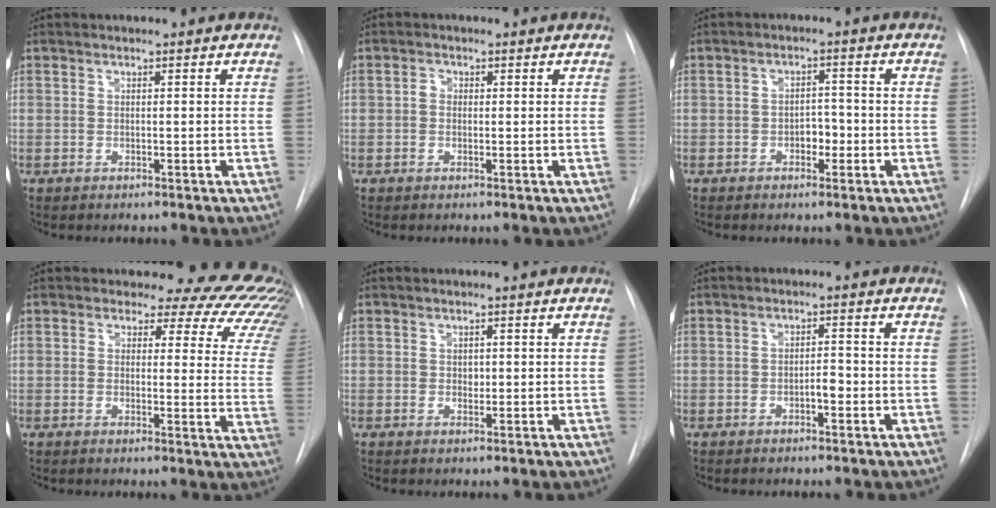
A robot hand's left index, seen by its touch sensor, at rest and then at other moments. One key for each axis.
{"total": 1.1, "fx": 0.1, "fy": 0.9, "fz": 0.6, "tx": -0.010, "ty": 0.007, "tz": -0.002}
{"total": 2.7, "fx": -1.1, "fy": 1.6, "fz": 1.8, "tx": -0.020, "ty": 0.010, "tz": -0.015}
{"total": 17.0, "fx": 14.3, "fy": 7.3, "fz": 5.7, "tx": -0.050, "ty": -0.047, "tz": 0.125}
{"total": 0.9, "fx": 0.1, "fy": 0.7, "fz": 0.5, "tx": -0.006, "ty": 0.002, "tz": 0.004}
{"total": 2.0, "fx": -1.0, "fy": 0.7, "fz": 1.6, "tx": -0.022, "ty": 0.005, "tz": -0.014}